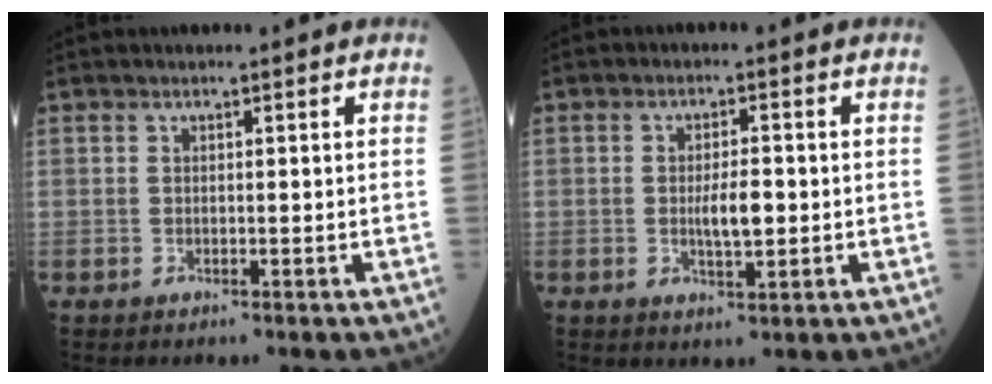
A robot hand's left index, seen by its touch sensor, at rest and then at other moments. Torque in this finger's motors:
{"motor_torque": [0.16, 0.07, 0.12, 0.06]}